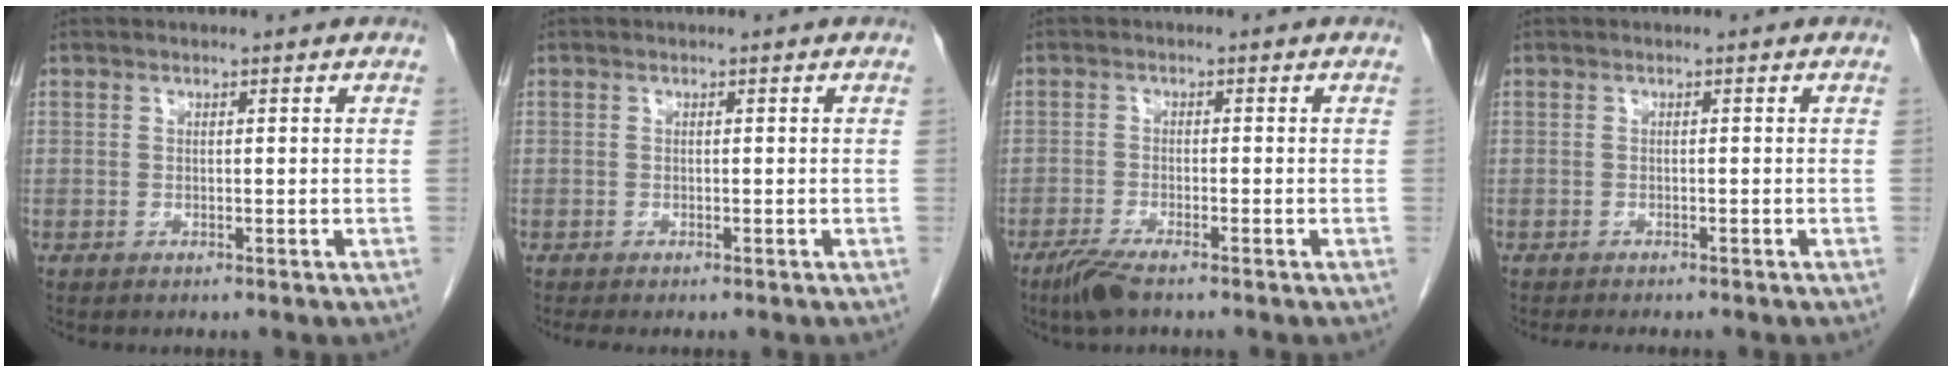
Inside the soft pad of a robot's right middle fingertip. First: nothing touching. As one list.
[{"total": 1.0, "force": [-0.8, 0.1, 0.5], "torque": [-0.010, -0.005, -0.010]}, {"total": 3.9, "force": [-2.9, 0.4, 2.6], "torque": [-0.056, -0.009, -0.057]}, {"total": 4.0, "force": [-3.4, 0.8, 1.9], "torque": [-0.023, -0.009, -0.044]}]